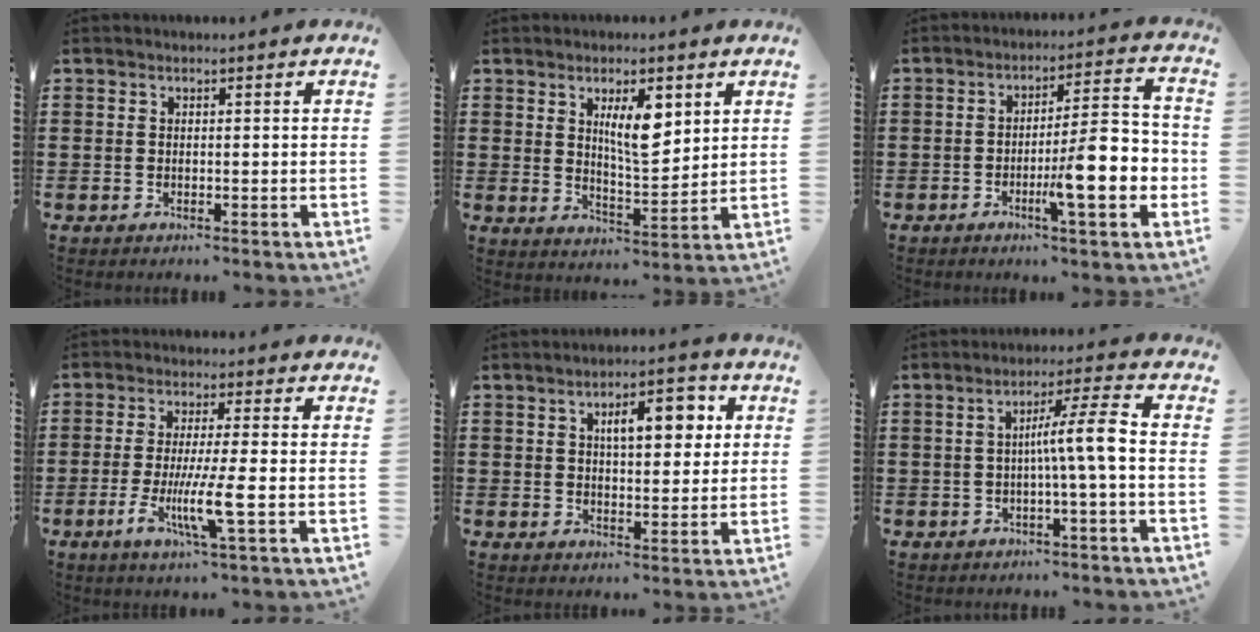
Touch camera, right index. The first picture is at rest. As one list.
[{"total": 7.2, "force": [3.0, 2.3, 6.1], "torque": [-0.102, -0.005, 0.047]}, {"total": 11.1, "force": [-3.3, 2.4, 10.3], "torque": [-0.149, -0.007, -0.058]}, {"total": 8.0, "force": [-2.3, 0.3, 7.7], "torque": [-0.156, -0.023, -0.045]}, {"total": 6.9, "force": [2.5, 2.7, 5.9], "torque": [-0.082, -0.006, 0.031]}, {"total": 6.7, "force": [-0.7, -0.3, 6.6], "torque": [-0.122, 0.002, -0.021]}]